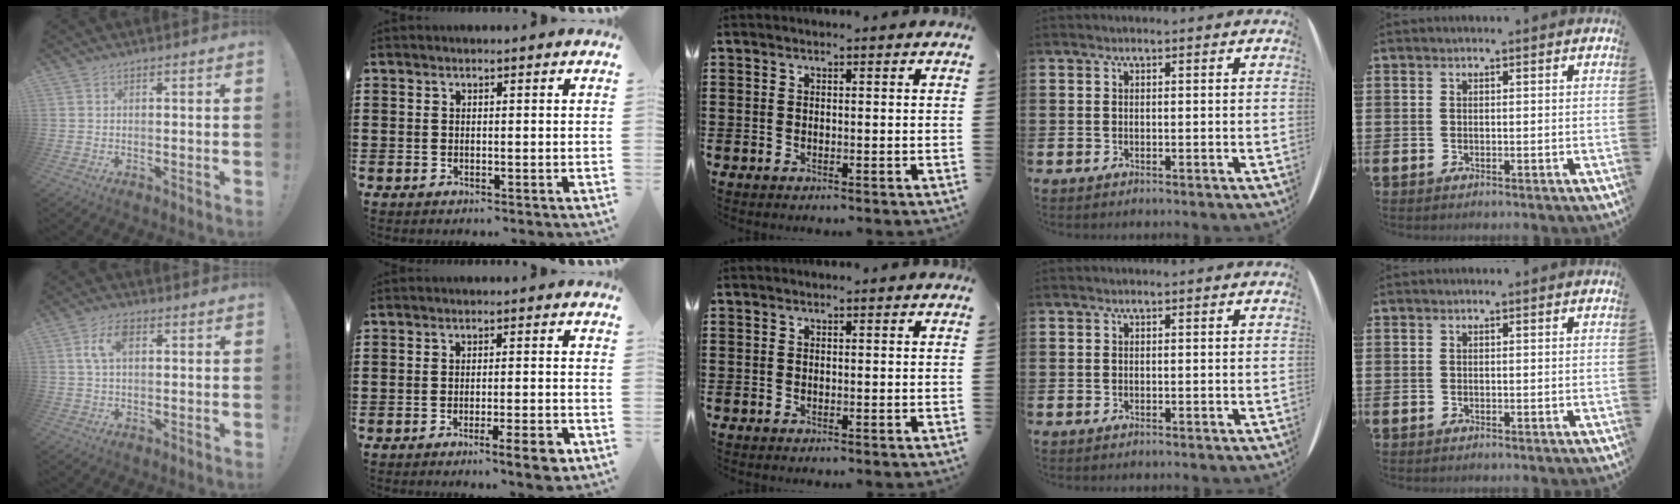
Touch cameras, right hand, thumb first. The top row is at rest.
{"thumb": {"total": 6.5, "force": [2.0, 3.3, 5.2], "torque": [-0.100, 0.005, 0.035]}, "index": {"total": 4.4, "force": [-2.5, 0.4, 3.6], "torque": [-0.054, -0.006, -0.039]}}